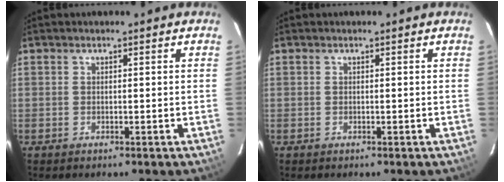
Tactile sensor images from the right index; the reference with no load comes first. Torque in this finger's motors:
{"motor_torque": [0.00, 0.00, 0.00, 0.00]}